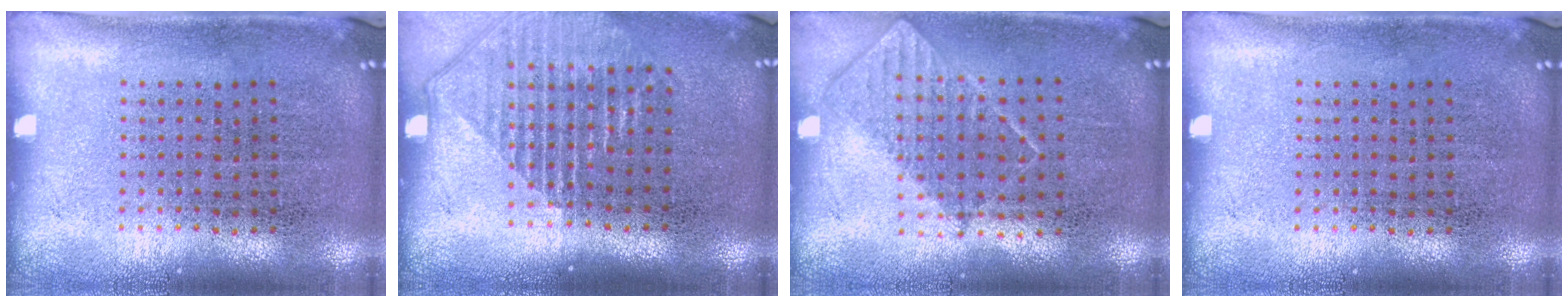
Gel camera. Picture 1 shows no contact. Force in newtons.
{"total": 1.3, "press": 1.2, "slide": 0.6}
{"total": 0.7, "press": 0.7, "slide": 0.2}
{"total": 0.0}